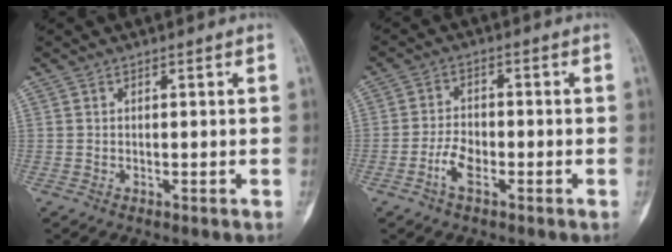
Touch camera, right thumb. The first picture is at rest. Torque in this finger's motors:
{"motor_torque": [-0.65, 0.23, 0.02, 0.38, -0.07]}